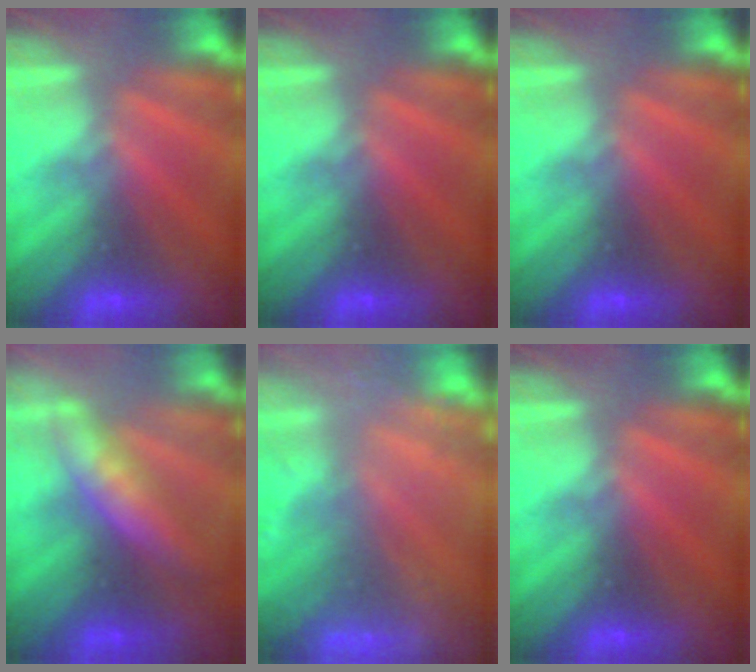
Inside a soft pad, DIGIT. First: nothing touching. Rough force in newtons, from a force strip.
{"total": 0.0}
{"total": 0.0}
{"total": 4.4}
{"total": 5.5}
{"total": 0.0}